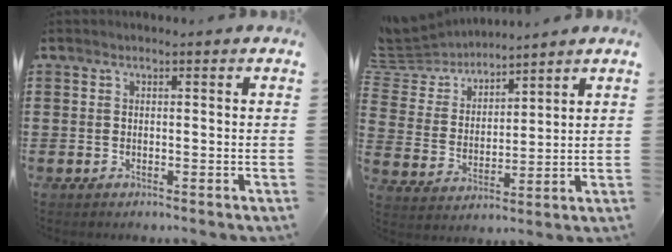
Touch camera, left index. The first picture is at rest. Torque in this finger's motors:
{"motor_torque": [0.34, 0.55, -0.04, -0.01]}